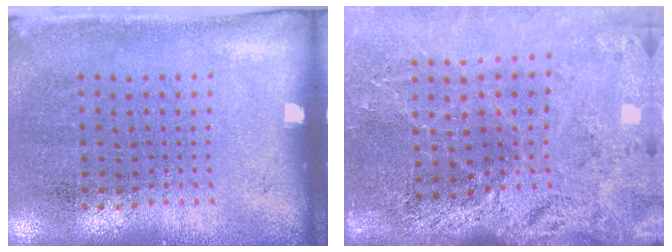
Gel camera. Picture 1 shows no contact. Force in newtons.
{"total": 4.0, "press": 3.3, "slide": 2.2}